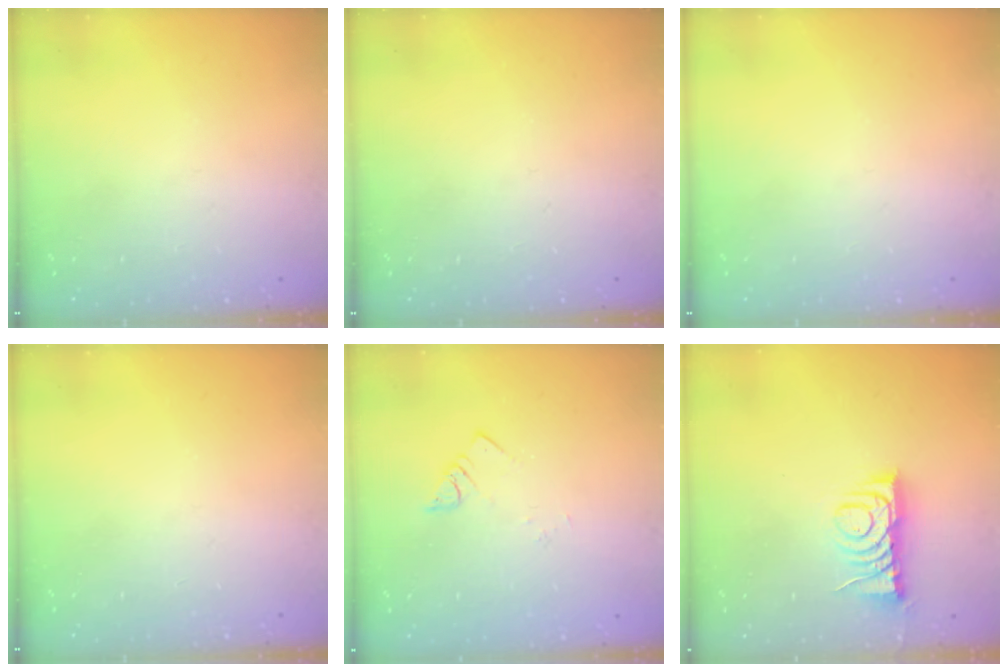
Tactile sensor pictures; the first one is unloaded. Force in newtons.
{"total": 0.0}
{"total": 0.0}
{"total": 0.0}
{"total": 1.9, "press": 1.9, "slide": 0.1}
{"total": 8.0, "press": 7.9, "slide": 0.4}